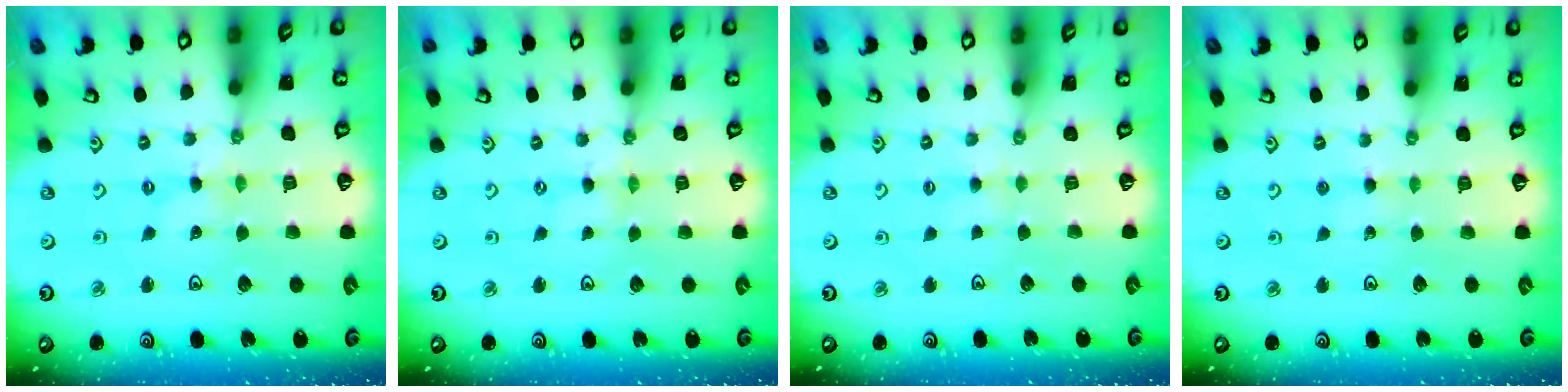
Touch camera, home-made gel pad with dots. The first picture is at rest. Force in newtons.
{"total": 0.9, "press": 0.9, "slide": 0.3}
{"total": 1.7, "press": 1.7, "slide": 0.3}
{"total": 2.2, "press": 2.2, "slide": 0.2}